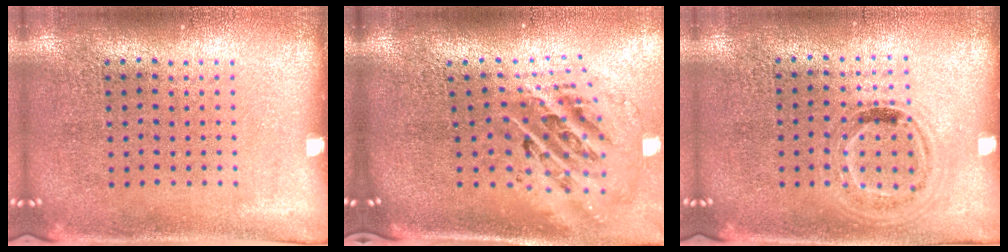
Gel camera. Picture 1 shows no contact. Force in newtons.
{"total": 2.6, "press": 1.8, "slide": 2.0}
{"total": 1.0, "press": 0.9, "slide": 0.3}